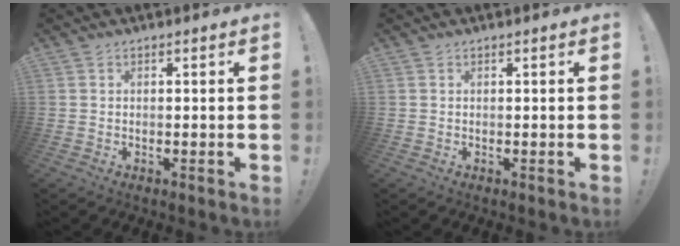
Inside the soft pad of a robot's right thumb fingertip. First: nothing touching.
{"total": 0.0}